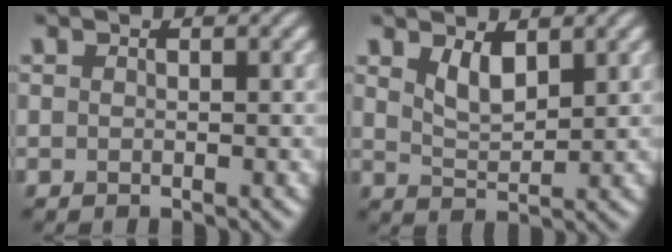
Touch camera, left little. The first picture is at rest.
{"total": 2.6, "force": [1.6, 1.0, 1.8], "torque": [-0.041, -0.009, 0.036]}